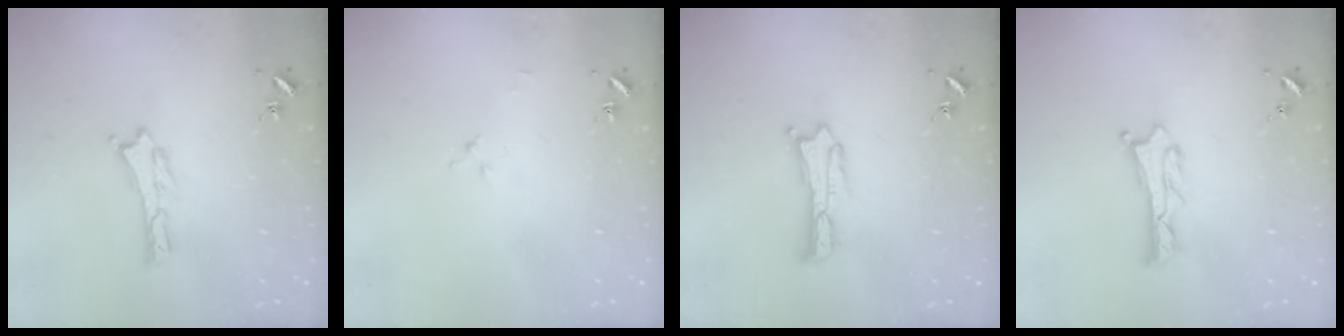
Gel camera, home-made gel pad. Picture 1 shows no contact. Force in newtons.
{"total": 1.6, "press": 1.6, "slide": 0.2}
{"total": 0.9, "press": 0.9, "slide": 0.2}
{"total": 1.3, "press": 1.2, "slide": 0.1}